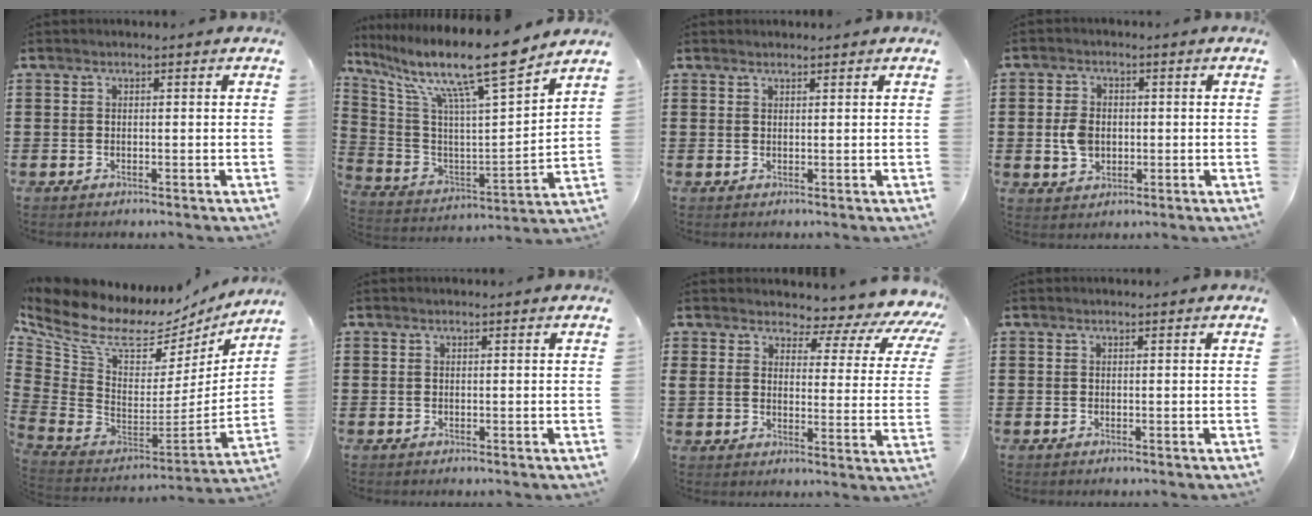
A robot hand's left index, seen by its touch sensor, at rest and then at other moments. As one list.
[{"total": 14.6, "force": [11.0, 1.5, 9.5], "torque": [-0.191, -0.073, 0.172]}, {"total": 0.8, "force": [0.8, 0.2, 0.1], "torque": [-0.003, 0.000, 0.015]}, {"total": 4.7, "force": [-0.2, 3.5, 3.0], "torque": [-0.079, 0.007, -0.010]}, {"total": 10.0, "force": [7.2, 4.4, 5.4], "torque": [-0.165, -0.068, 0.116]}, {"total": 0.0}, {"total": 5.0, "force": [3.7, 2.0, 2.6], "torque": [-0.062, -0.022, 0.057]}, {"total": 0.0}]